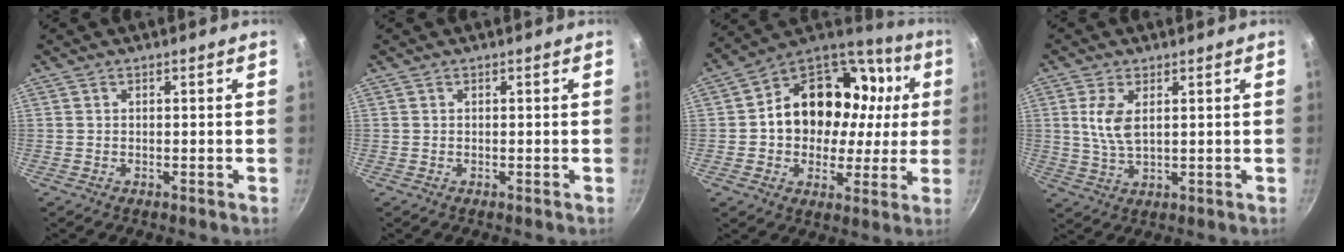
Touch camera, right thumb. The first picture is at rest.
{"total": 0.0}
{"total": 23.0, "force": [2.9, 17.9, 14.2], "torque": [-0.197, 0.037, 0.046]}
{"total": 5.9, "force": [1.6, 2.8, 5.0], "torque": [-0.100, -0.009, 0.034]}